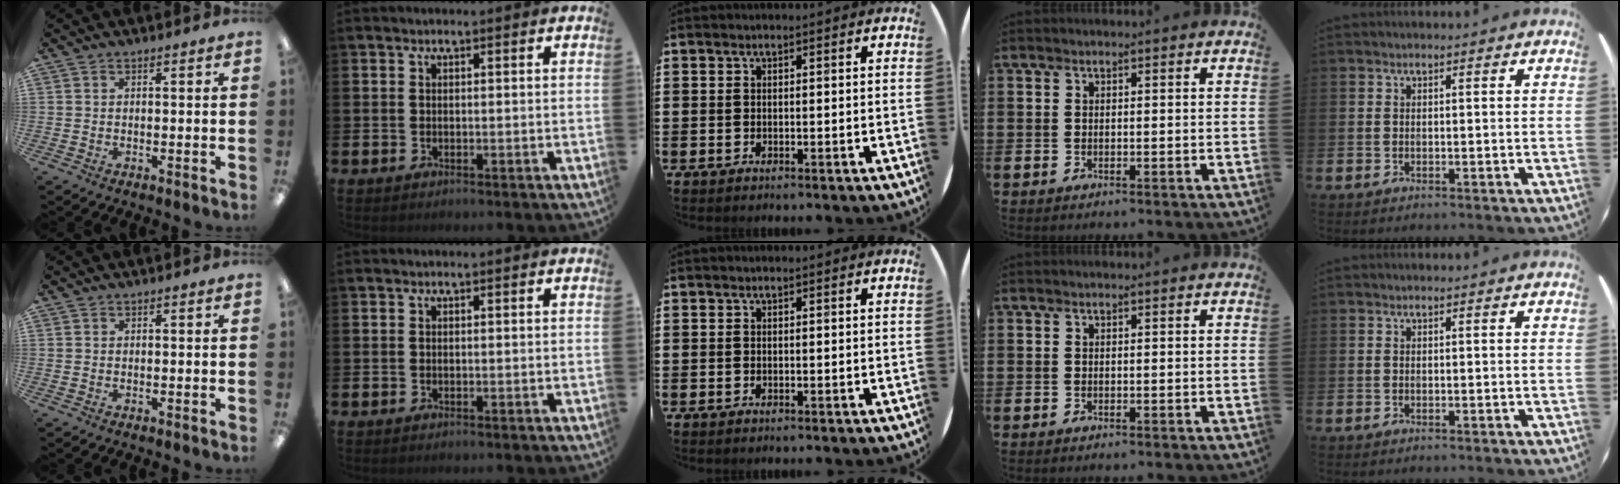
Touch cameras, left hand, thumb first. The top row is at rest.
{}